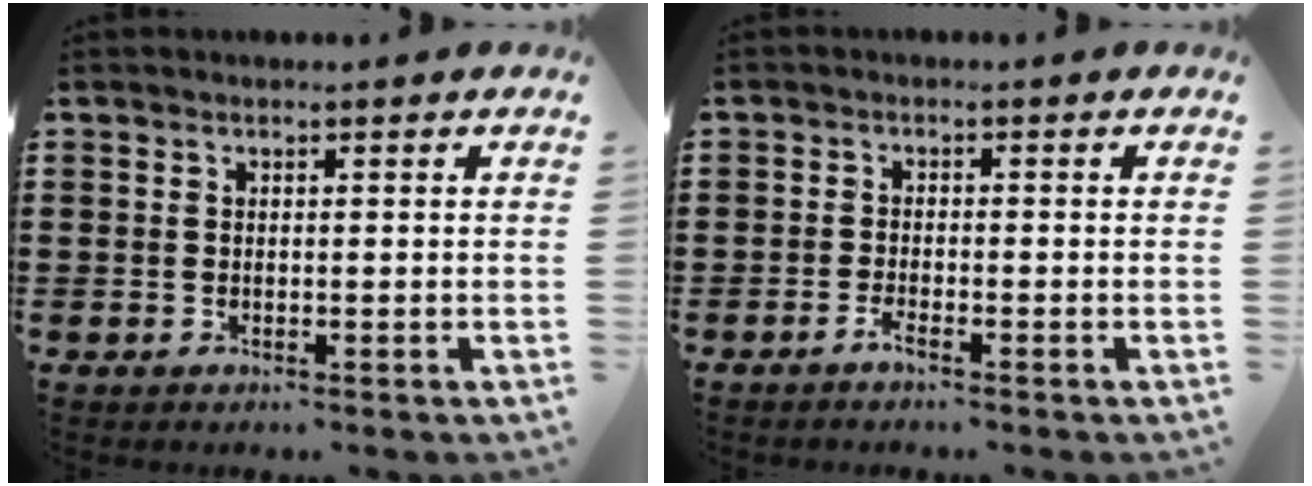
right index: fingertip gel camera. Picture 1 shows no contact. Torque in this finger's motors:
{"motor_torque": [0.14, 0.39, -0.03, 0.00]}